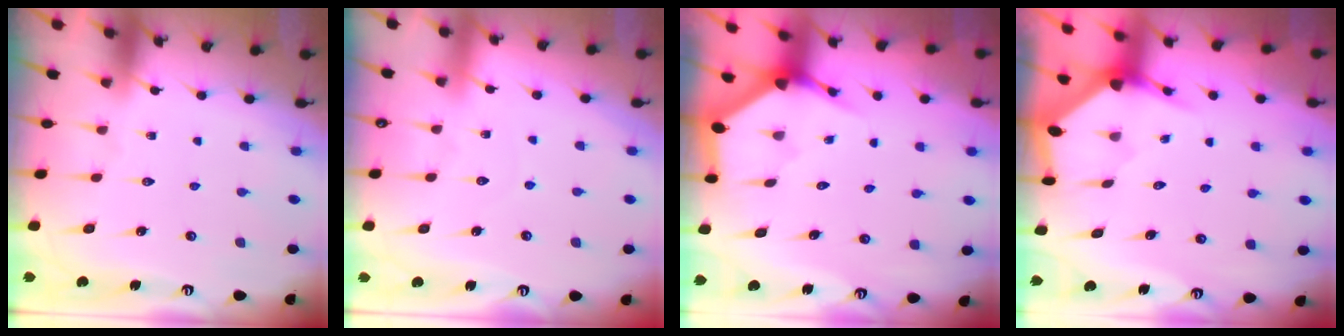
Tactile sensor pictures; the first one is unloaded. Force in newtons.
{"total": 3.0, "press": 3.0, "slide": 0.2}
{"total": 3.4, "press": 3.4, "slide": 0.1}
{"total": 3.4, "press": 3.4, "slide": 0.2}